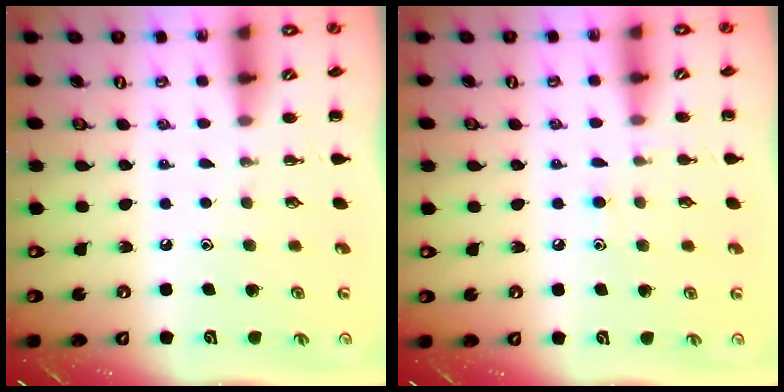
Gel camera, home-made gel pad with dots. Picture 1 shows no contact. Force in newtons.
{"total": 7.5, "press": 7.2, "slide": 2.2}